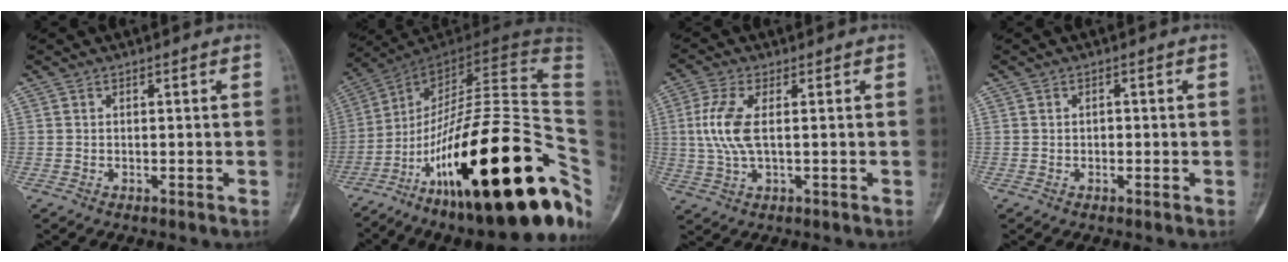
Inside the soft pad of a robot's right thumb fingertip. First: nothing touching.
{"total": 35.8, "force": [-12.7, 11.4, 31.4], "torque": [-0.388, 0.085, -0.199]}
{"total": 7.4, "force": [0.7, 2.8, 6.8], "torque": [-0.176, 0.005, 0.015]}
{"total": 0.8, "force": [-0.1, 0.6, 0.4], "torque": [0.002, 0.003, -0.004]}